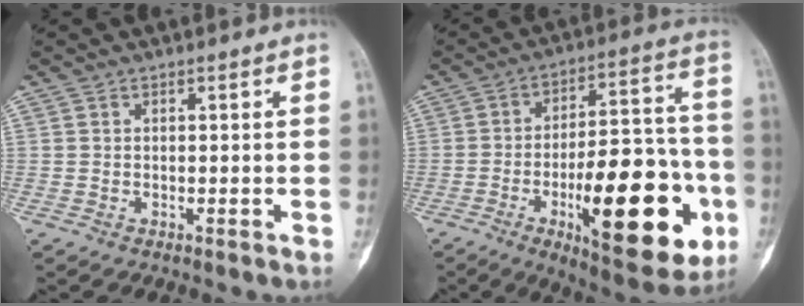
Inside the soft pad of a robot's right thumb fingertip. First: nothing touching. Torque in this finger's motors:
{"motor_torque": [0.36, 1.23, 1.51, -1.27, 0.19]}